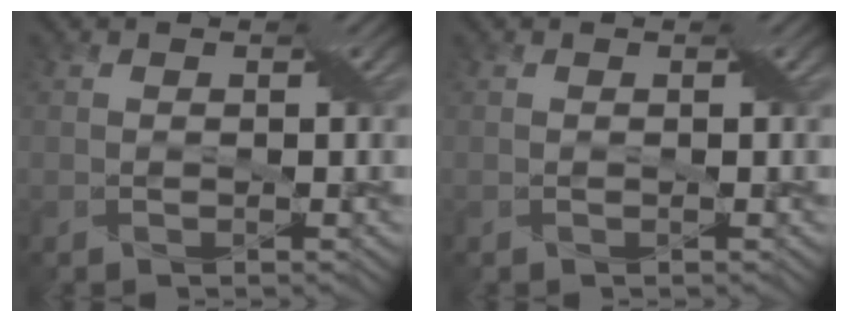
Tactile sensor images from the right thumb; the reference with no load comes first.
{"total": 0.0}